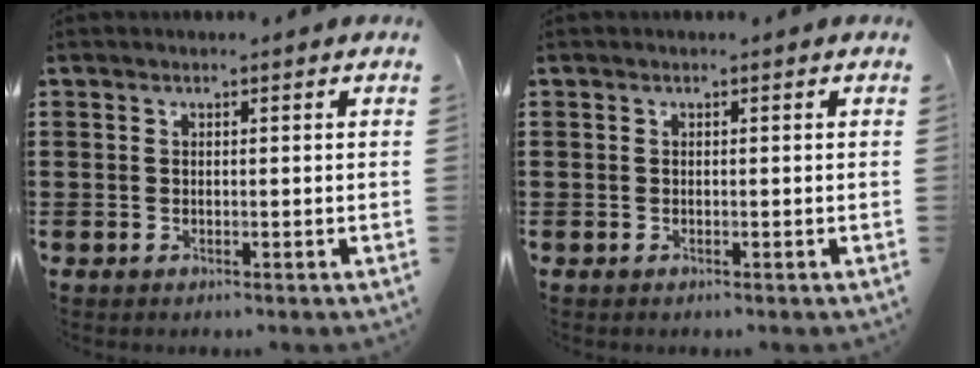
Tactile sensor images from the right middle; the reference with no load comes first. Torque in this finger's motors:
{"motor_torque": [1.93, 0.21, 0.45, 0.01]}